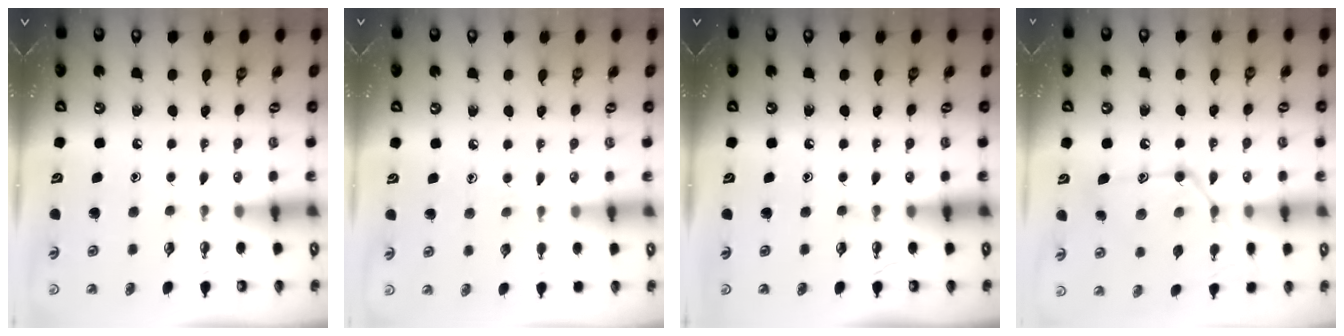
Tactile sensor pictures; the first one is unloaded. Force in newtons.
{"total": 4.5, "press": 4.5, "slide": 0.5}
{"total": 0.0}
{"total": 16.6, "press": 16.6, "slide": 1.1}